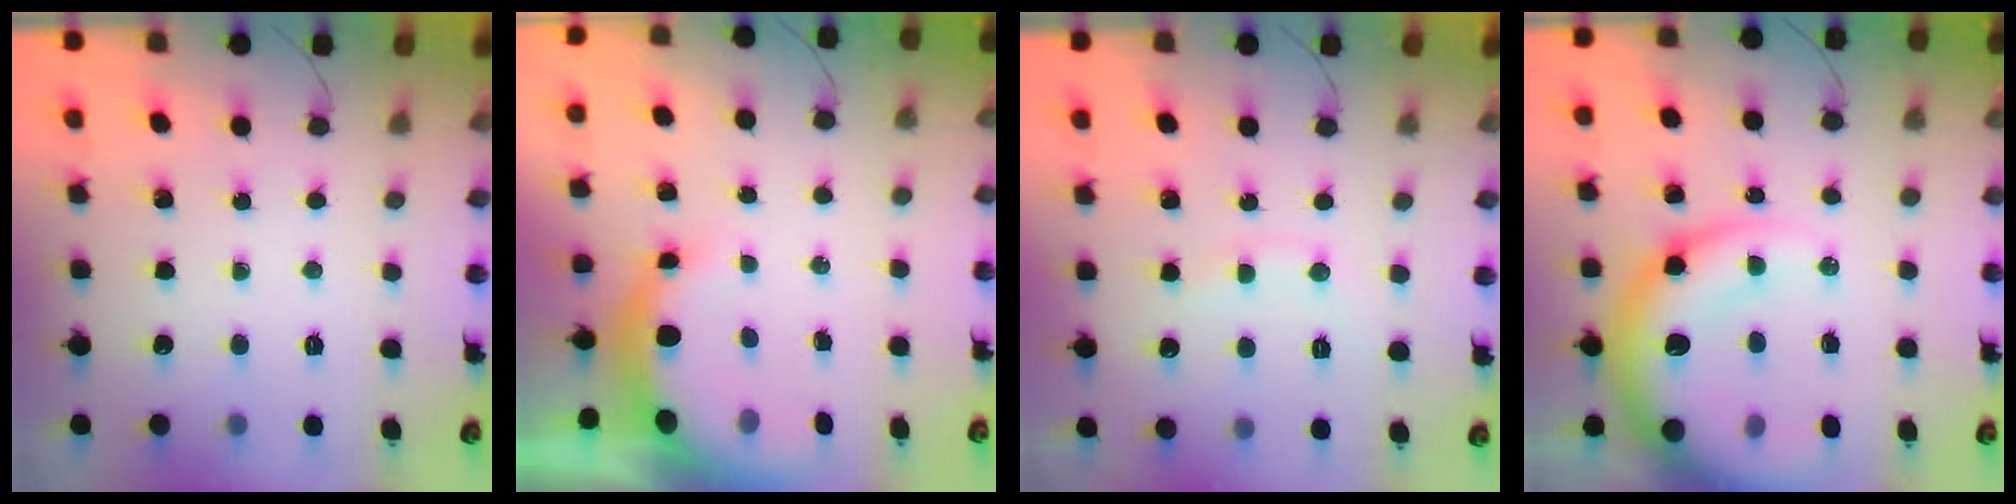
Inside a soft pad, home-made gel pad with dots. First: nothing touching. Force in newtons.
{"total": 8.4, "press": 8.3, "slide": 1.4}
{"total": 7.6, "press": 7.4, "slide": 1.7}
{"total": 20.2, "press": 19.6, "slide": 4.9}